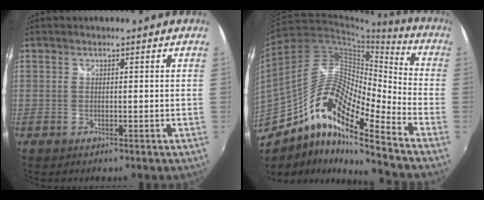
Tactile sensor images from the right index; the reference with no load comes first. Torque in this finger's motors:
{"motor_torque": [0.83, -0.79, 0.66, 0.16]}